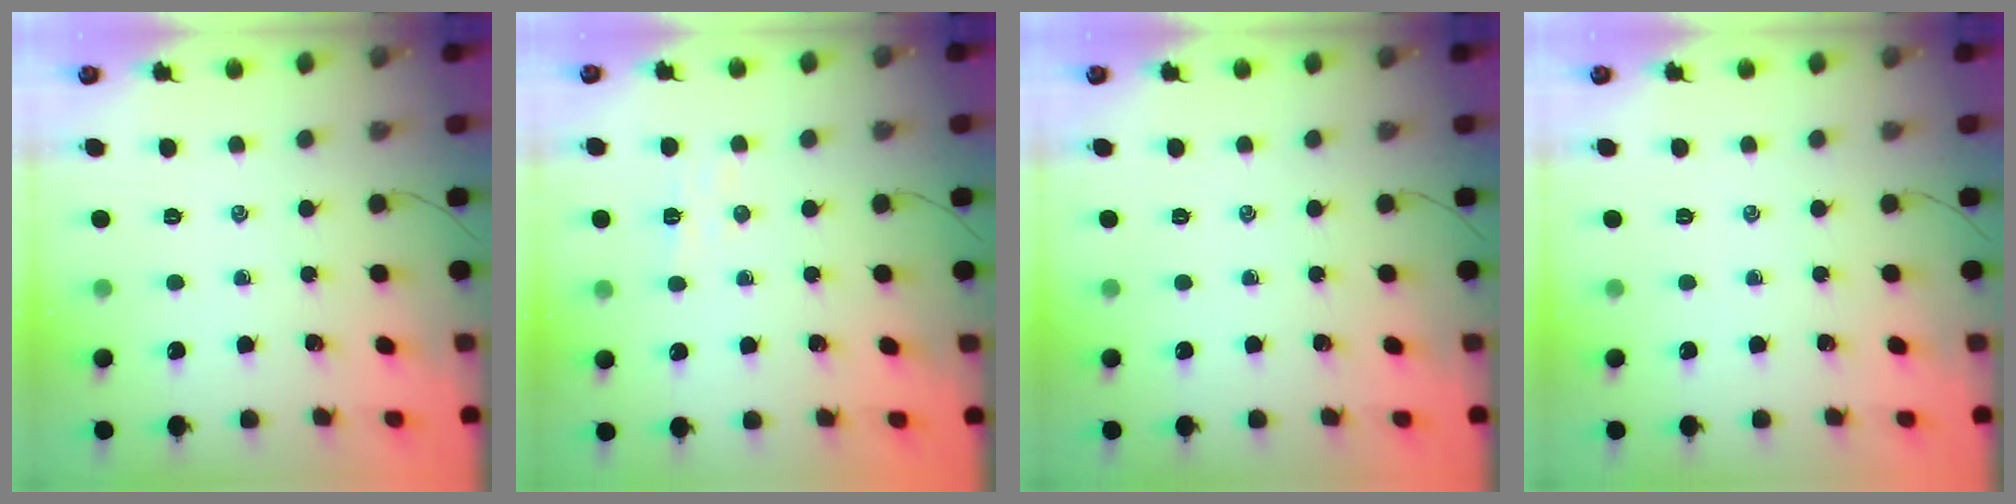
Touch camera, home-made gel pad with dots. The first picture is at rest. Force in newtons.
{"total": 4.4, "press": 4.3, "slide": 1.2}
{"total": 0.0}
{"total": 0.0}